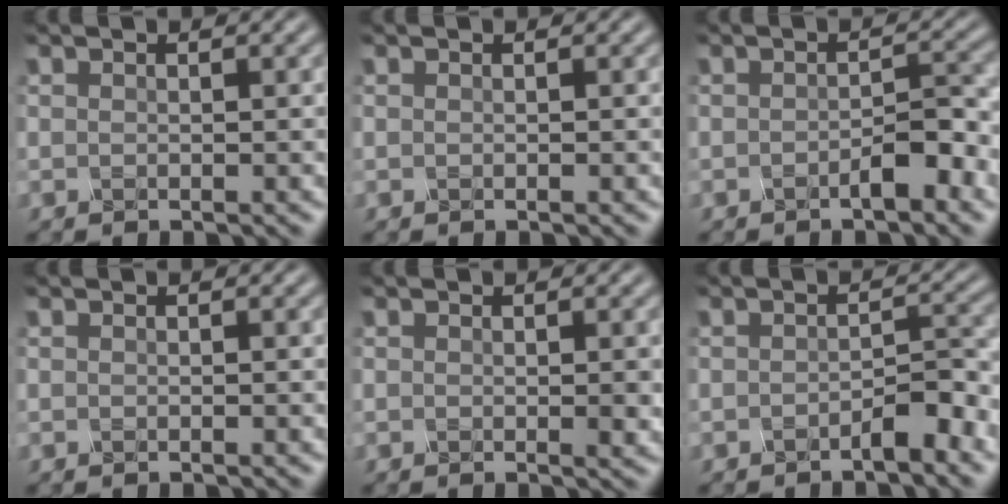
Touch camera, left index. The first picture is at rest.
{"total": 0.0}
{"total": 2.4, "force": [-1.3, 0.7, 1.8], "torque": [-0.030, 0.004, -0.023]}
{"total": 0.0}
{"total": 1.0, "force": [0.3, 0.2, 0.9], "torque": [-0.016, -0.001, 0.005]}
{"total": 2.1, "force": [-1.5, 0.4, 1.4], "torque": [-0.024, 0.006, -0.027]}